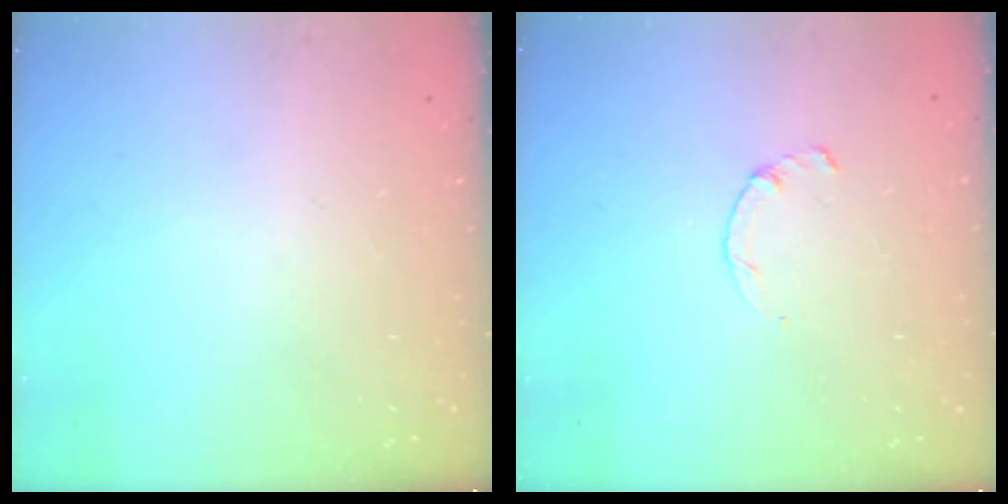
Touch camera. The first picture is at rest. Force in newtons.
{"total": 0.9, "press": 0.8, "slide": 0.3}